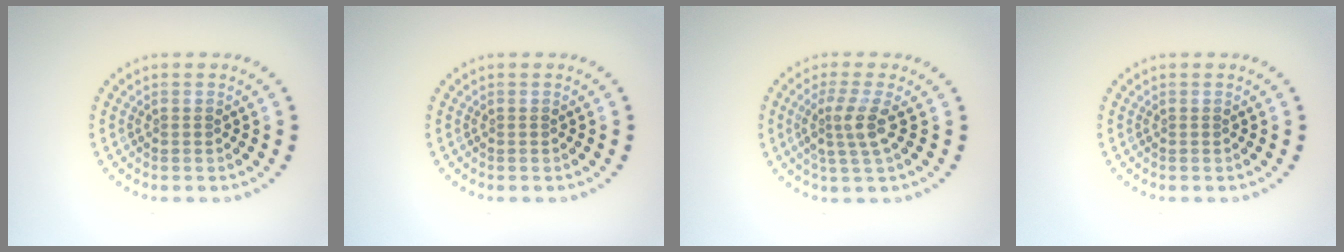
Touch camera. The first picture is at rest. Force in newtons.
{"total": 0.0}
{"total": 2.8, "press": 2.2, "slide": 1.7}
{"total": 0.0}